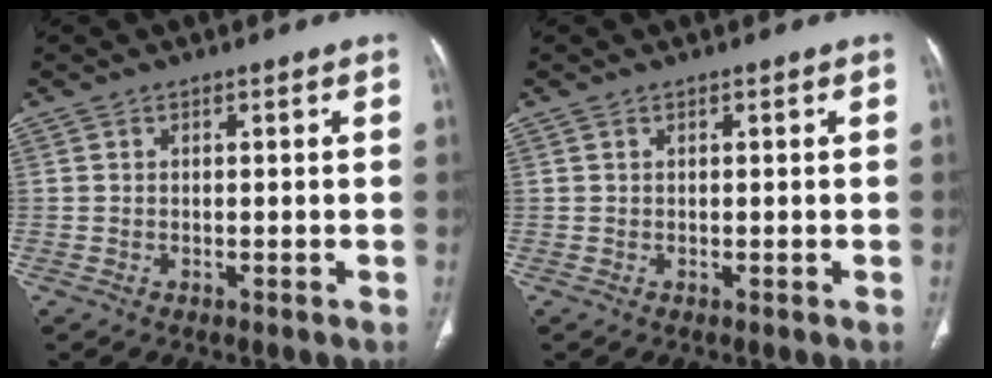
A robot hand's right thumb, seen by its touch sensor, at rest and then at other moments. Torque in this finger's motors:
{"motor_torque": [0.10, 0.05, -0.07, -0.40, -0.06]}